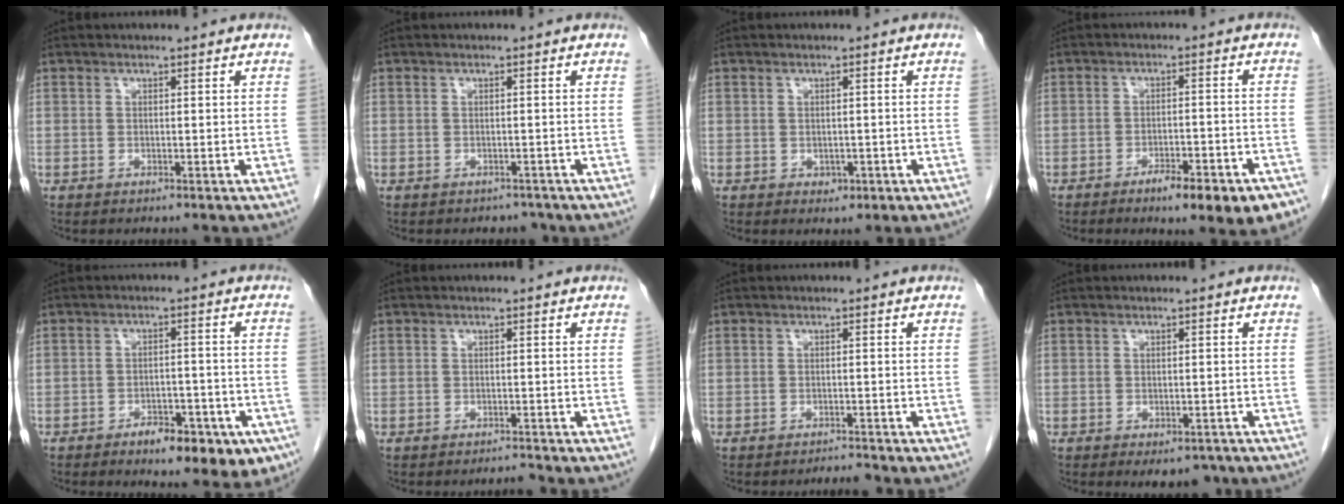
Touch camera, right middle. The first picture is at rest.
{"total": 1.9, "force": [-1.6, 0.9, -0.2], "torque": [-0.002, 0.000, -0.024]}
{"total": 1.4, "force": [-0.4, 1.1, 0.8], "torque": [-0.012, 0.001, 0.000]}
{"total": 9.3, "force": [-6.1, 2.2, 6.7], "torque": [-0.074, 0.002, -0.085]}
{"total": 9.2, "force": [-5.4, 3.9, 6.4], "torque": [-0.069, 0.006, -0.071]}
{"total": 0.9, "force": [-0.8, -0.3, 0.0], "torque": [-0.003, -0.007, -0.009]}
{"total": 1.2, "force": [-1.1, -0.3, -0.2], "torque": [-0.001, -0.009, -0.013]}
{"total": 4.3, "force": [-3.2, 2.0, 2.0], "torque": [-0.017, -0.003, -0.038]}